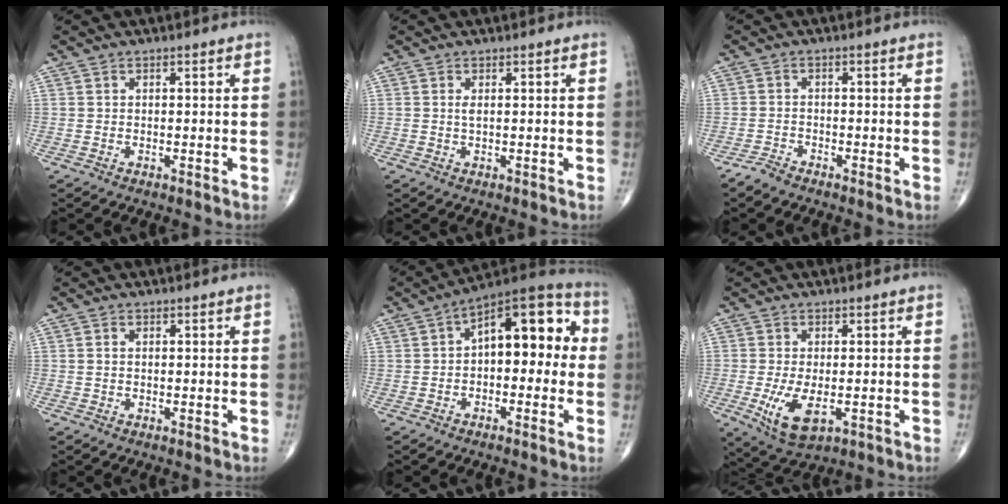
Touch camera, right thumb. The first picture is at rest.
{"total": 1.1, "force": [0.3, 0.1, 1.1], "torque": [-0.026, -0.003, 0.007]}
{"total": 2.0, "force": [-1.9, 0.5, 0.6], "torque": [-0.012, -0.004, -0.043]}
{"total": 0.9, "force": [0.2, 0.6, 0.6], "torque": [-0.015, 0.005, 0.005]}
{"total": 14.7, "force": [1.1, 7.7, 12.4], "torque": [-0.138, 0.043, 0.004]}
{"total": 7.4, "force": [-1.9, 3.6, 6.2], "torque": [-0.120, -0.015, -0.024]}